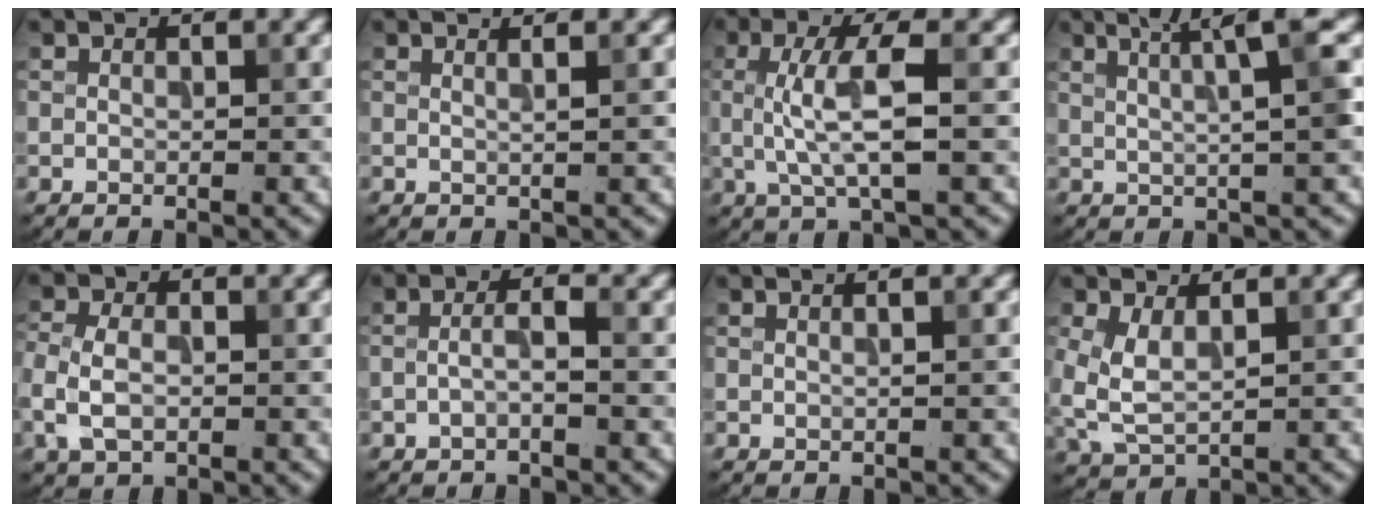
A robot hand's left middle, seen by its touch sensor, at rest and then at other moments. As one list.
[{"total": 2.0, "force": [0.9, 0.8, 1.6], "torque": [-0.007, 0.007, -0.010]}, {"total": 4.7, "force": [0.1, 1.0, 4.6], "torque": [-0.100, 0.005, 0.002]}, {"total": 5.0, "force": [1.9, 0.8, 4.5], "torque": [-0.056, 0.017, 0.026]}, {"total": 3.9, "force": [-1.0, 2.5, 2.7], "torque": [-0.071, -0.003, -0.024]}, {"total": 1.6, "force": [-0.6, 0.3, 1.5], "torque": [-0.034, 0.007, -0.015]}, {"total": 1.5, "force": [0.7, 0.6, 1.1], "torque": [-0.006, 0.000, -0.005]}, {"total": 3.2, "force": [0.7, 1.6, 2.7], "torque": [-0.069, 0.001, 0.018]}]